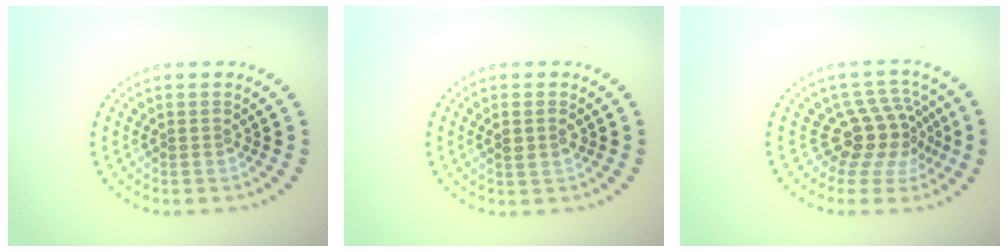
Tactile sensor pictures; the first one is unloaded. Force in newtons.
{"total": 1.5, "press": 1.4, "slide": 0.5}
{"total": 4.3, "press": 3.0, "slide": 3.0}